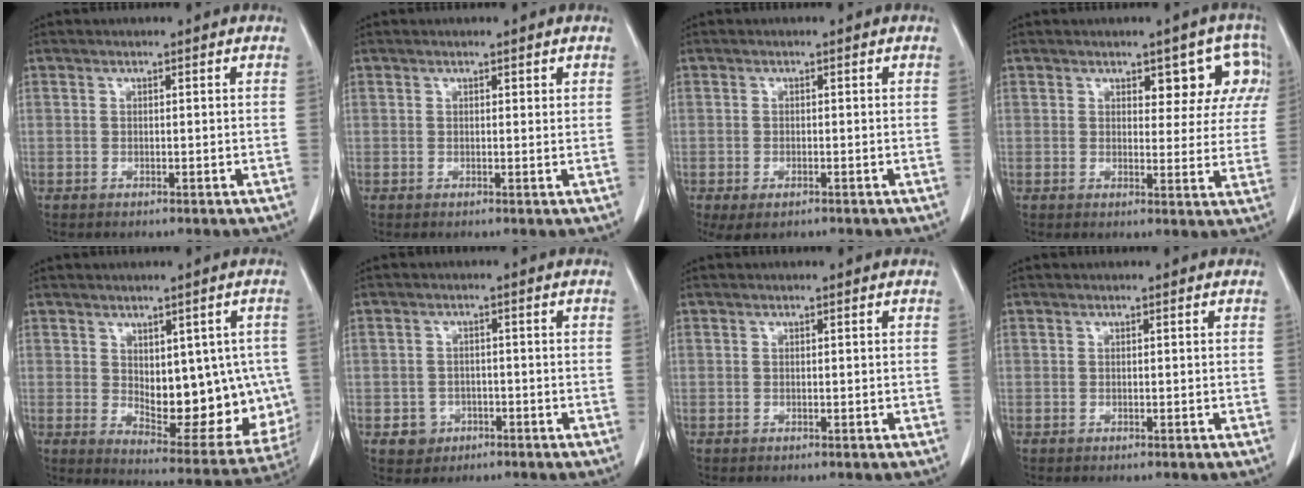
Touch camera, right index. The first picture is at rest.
{"total": 0.8, "force": [0.6, 0.3, 0.4], "torque": [-0.005, -0.003, 0.007]}
{"total": 3.3, "force": [-1.8, 1.5, 2.3], "torque": [-0.044, -0.007, -0.022]}
{"total": 6.5, "force": [3.3, 3.5, 4.4], "torque": [-0.021, 0.010, 0.035]}
{"total": 15.2, "force": [0.3, 7.2, 13.4], "torque": [-0.168, -0.004, 0.029]}
{"total": 3.3, "force": [-1.4, 3.0, 0.4], "torque": [0.001, 0.013, -0.015]}
{"total": 0.0}
{"total": 0.0}